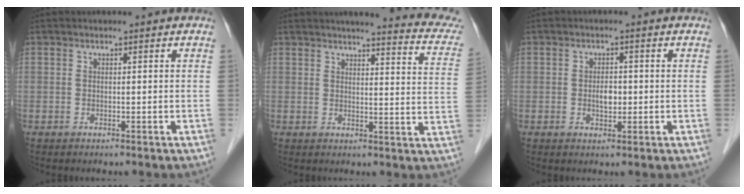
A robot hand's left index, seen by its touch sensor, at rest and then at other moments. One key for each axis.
{"total": 15.8, "fx": 14.3, "fy": 1.6, "fz": 6.6, "tx": -0.066, "ty": -0.045, "tz": 0.142}
{"total": 2.4, "fx": -0.2, "fy": 1.4, "fz": 1.9, "tx": -0.032, "ty": 0.002, "tz": -0.002}